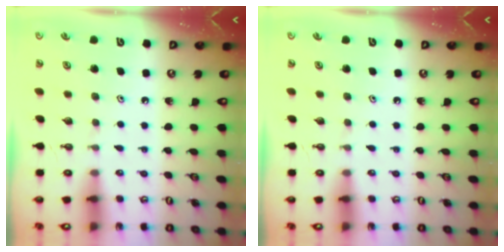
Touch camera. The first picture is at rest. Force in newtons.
{"total": 0.0}